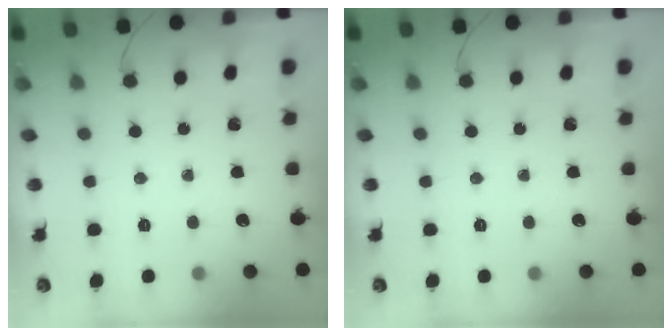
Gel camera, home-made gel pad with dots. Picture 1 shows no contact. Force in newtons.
{"total": 0.0}